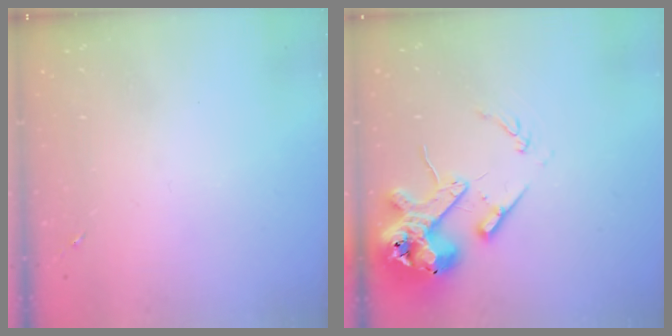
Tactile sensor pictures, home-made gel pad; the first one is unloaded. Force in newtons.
{"total": 16.3, "press": 16.0, "slide": 2.6}